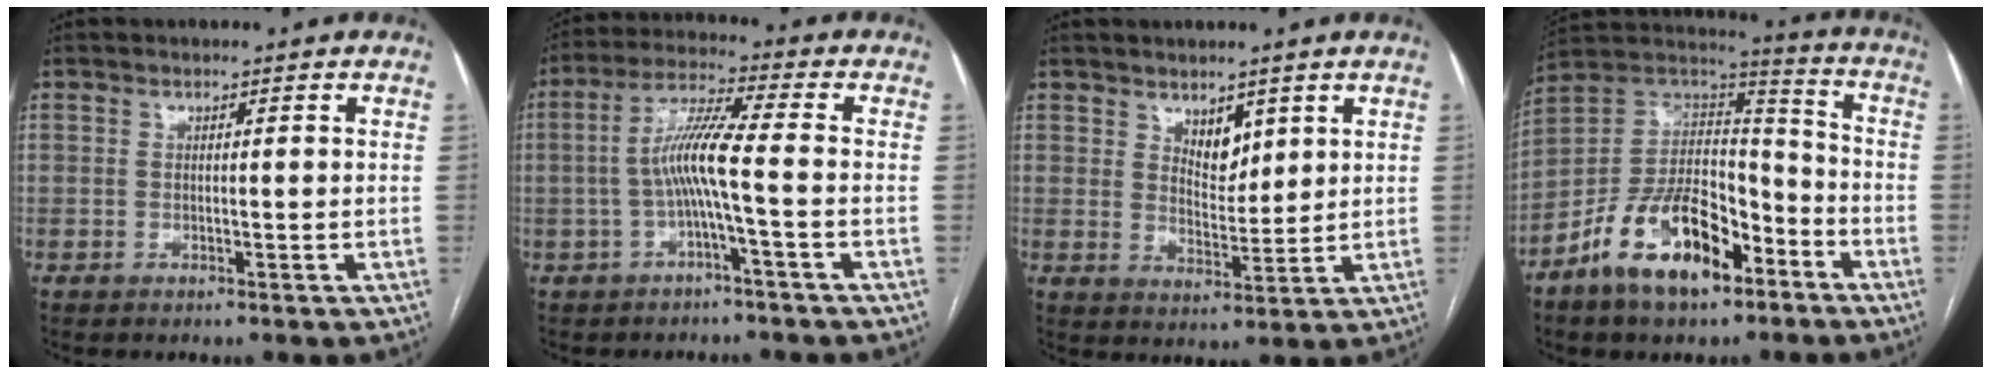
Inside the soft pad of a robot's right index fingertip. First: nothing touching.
{"total": 7.2, "force": [-1.5, -0.4, 7.1], "torque": [-0.140, 0.018, -0.028]}
{"total": 4.4, "force": [2.6, 2.3, 2.6], "torque": [-0.041, -0.004, 0.051]}
{"total": 16.6, "force": [-9.5, 7.7, 11.1], "torque": [-0.206, 0.020, -0.169]}